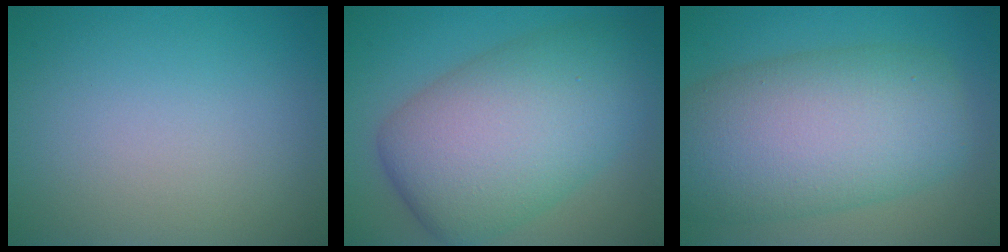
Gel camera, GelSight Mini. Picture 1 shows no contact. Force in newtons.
{"total": 11.3, "press": 11.3, "slide": 0.1}
{"total": 11.3, "press": 11.3, "slide": 0.3}